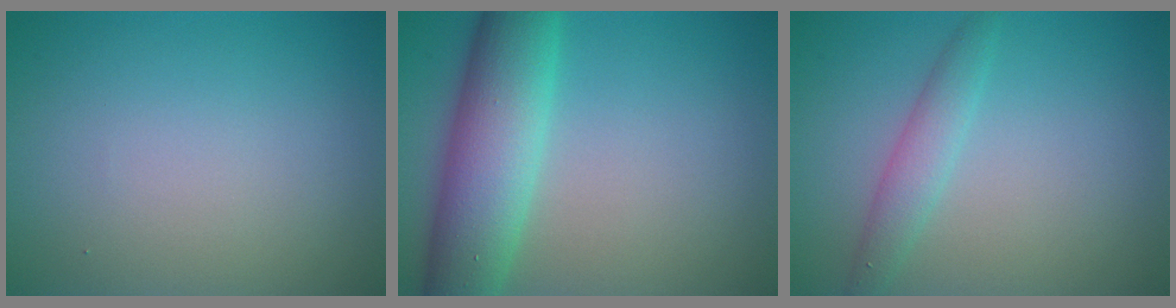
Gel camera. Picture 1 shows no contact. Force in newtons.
{"total": 8.1, "press": 8.1, "slide": 0.4}
{"total": 2.3, "press": 2.3, "slide": 0.0}